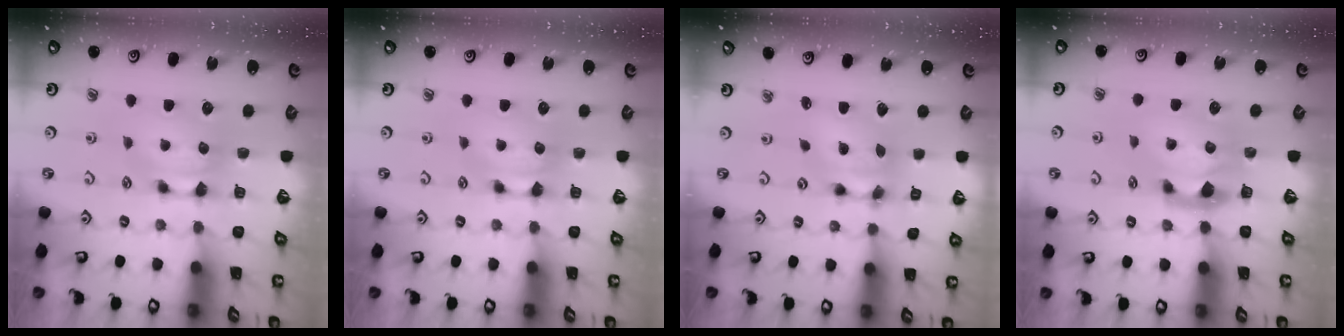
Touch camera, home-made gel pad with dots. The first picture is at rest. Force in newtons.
{"total": 0.0}
{"total": 5.9, "press": 5.6, "slide": 2.0}
{"total": 2.1, "press": 1.6, "slide": 1.2}